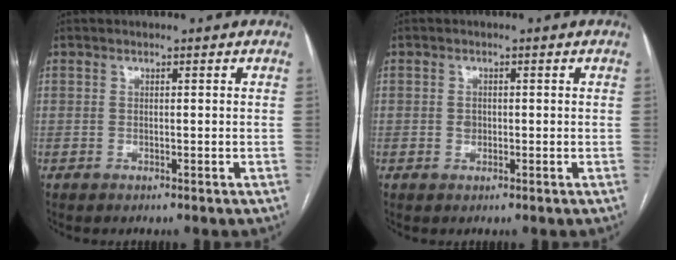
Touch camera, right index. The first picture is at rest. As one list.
[{"total": 1.4, "force": [-0.1, 1.1, 0.7], "torque": [-0.013, 0.002, 0.001]}]